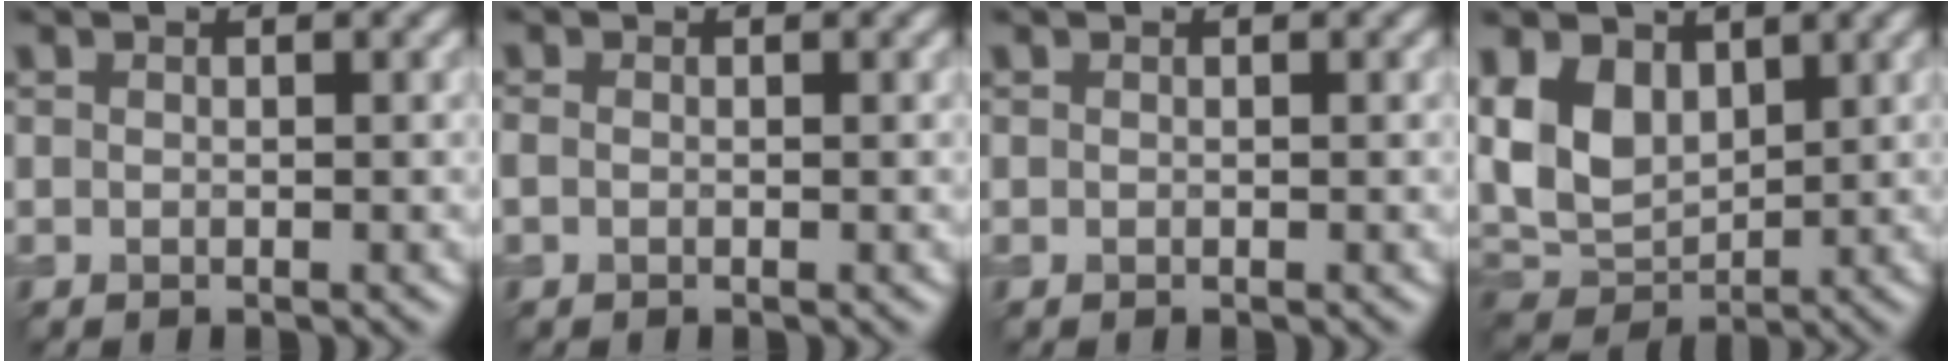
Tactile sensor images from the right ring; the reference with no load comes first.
{"total": 0.7, "force": [-0.3, 0.5, 0.4], "torque": [-0.013, -0.002, -0.008]}
{"total": 0.0}
{"total": 7.3, "force": [2.2, 5.0, 4.8], "torque": [-0.116, -0.002, 0.035]}